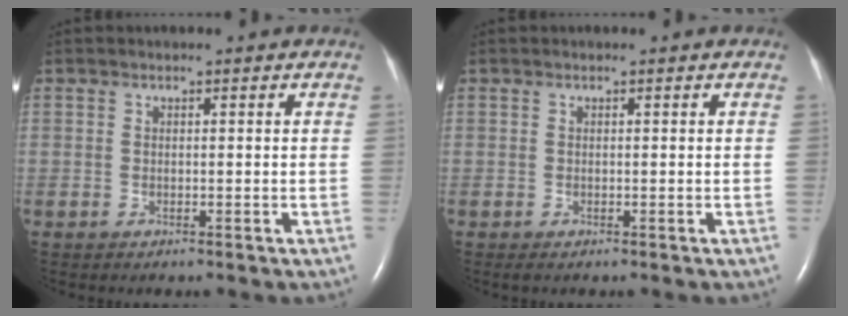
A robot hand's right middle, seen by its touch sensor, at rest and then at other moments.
{"total": 0.0}